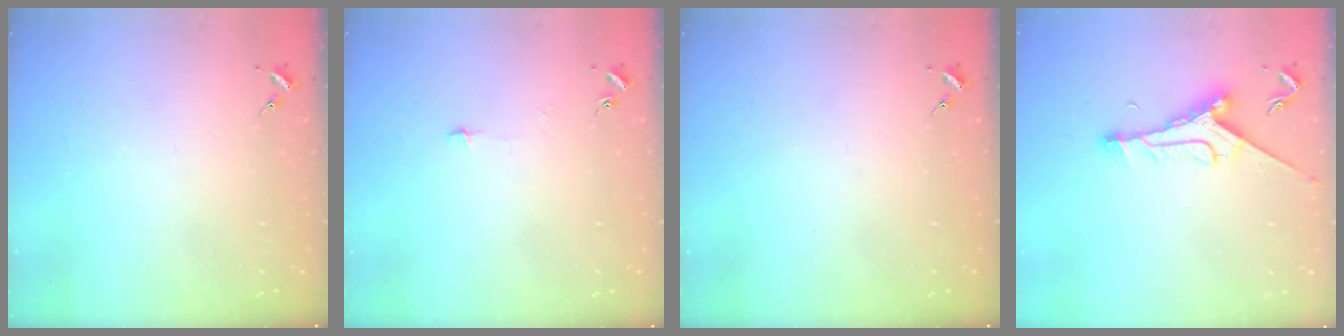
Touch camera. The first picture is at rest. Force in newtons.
{"total": 2.7, "press": 2.6, "slide": 0.3}
{"total": 0.0}
{"total": 9.4, "press": 9.4, "slide": 0.7}